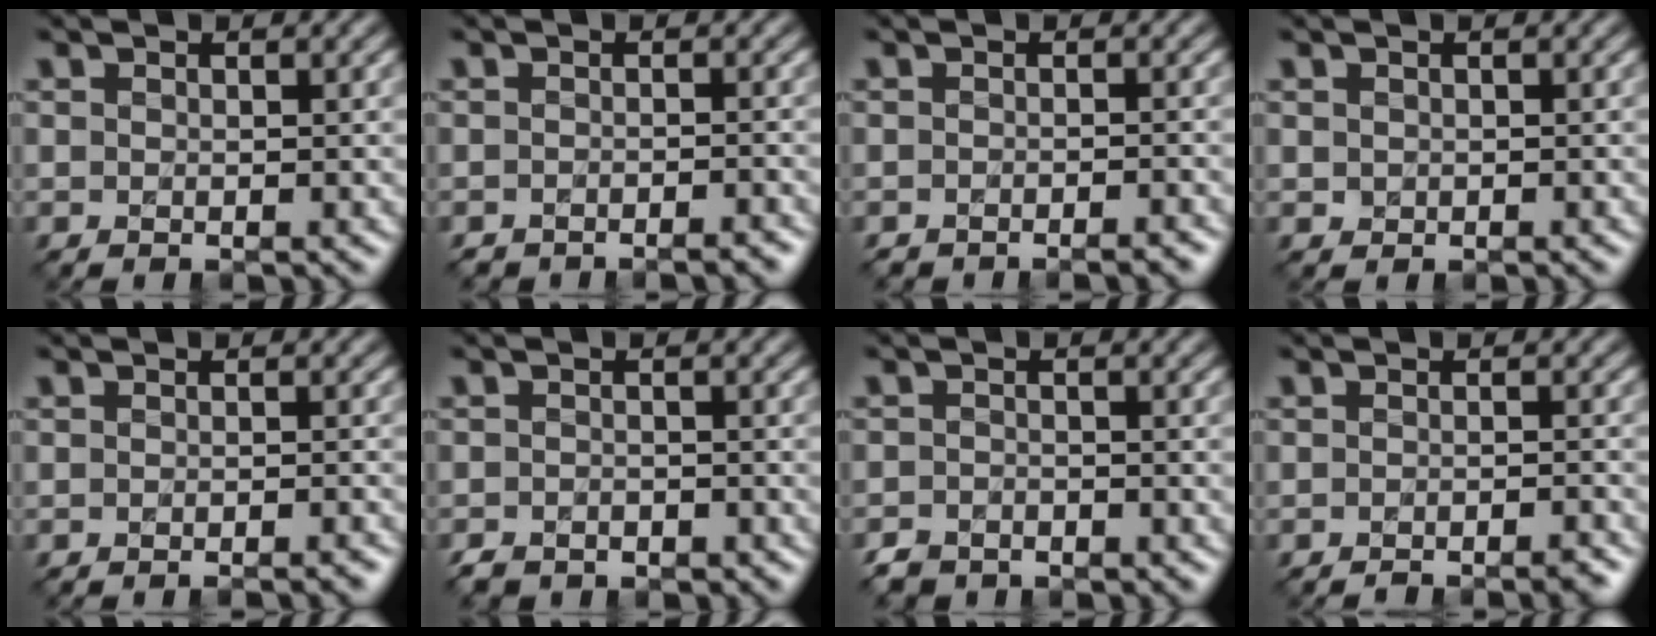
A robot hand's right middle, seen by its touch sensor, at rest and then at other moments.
{"total": 2.3, "force": [-2.3, 0.2, 0.4], "torque": [-0.010, 0.004, -0.026]}
{"total": 2.1, "force": [-2.0, 0.2, 0.6], "torque": [-0.006, -0.002, -0.025]}
{"total": 0.5, "force": [0.1, 0.5, 0.1], "torque": [0.002, -0.002, 0.004]}
{"total": 1.7, "force": [-1.4, 0.3, 0.9], "torque": [0.001, 0.001, -0.021]}
{"total": 2.1, "force": [-1.8, 1.1, 0.5], "torque": [-0.005, -0.001, -0.033]}
{"total": 2.5, "force": [-2.2, 1.2, 0.4], "torque": [-0.003, -0.001, -0.040]}
{"total": 2.2, "force": [-1.9, 0.4, 1.0], "torque": [-0.003, 0.002, -0.030]}